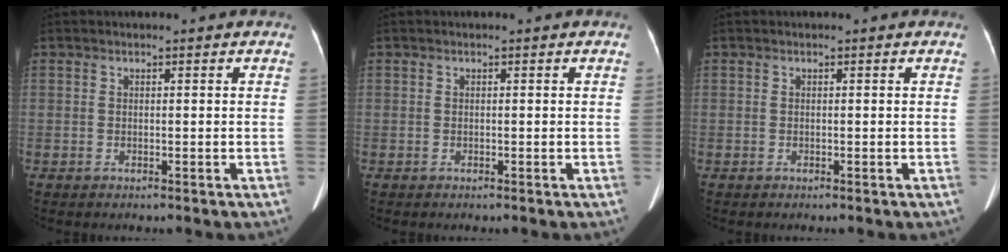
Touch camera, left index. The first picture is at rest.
{"total": 0.0}
{"total": 0.0}